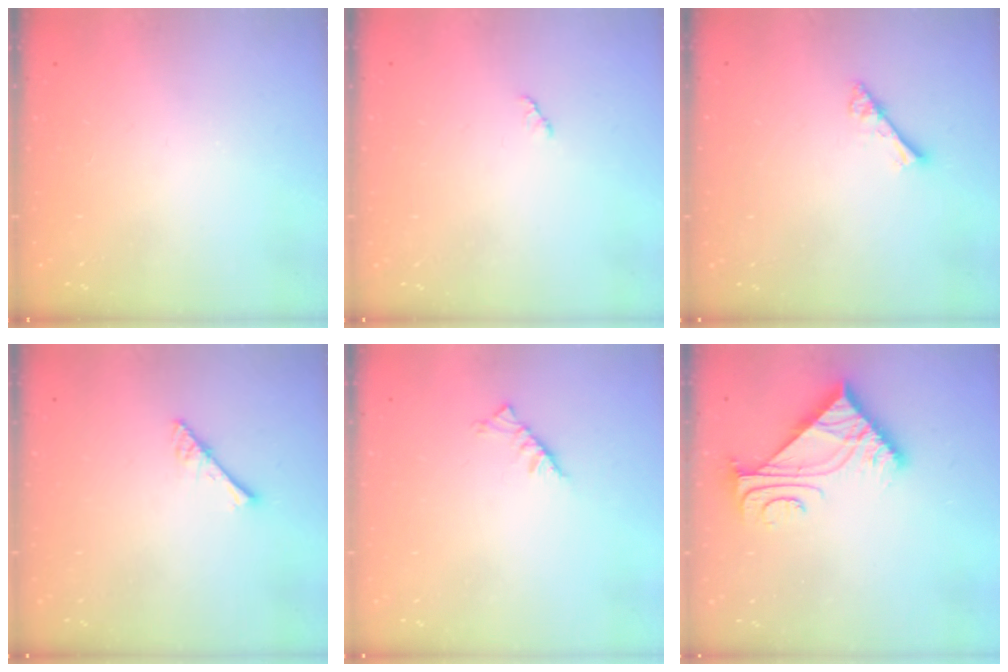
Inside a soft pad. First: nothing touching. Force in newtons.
{"total": 2.1, "press": 2.1, "slide": 0.3}
{"total": 2.8, "press": 2.8, "slide": 0.3}
{"total": 2.9, "press": 2.9, "slide": 0.2}
{"total": 4.5, "press": 4.5, "slide": 0.7}
{"total": 6.1, "press": 6.1, "slide": 0.7}